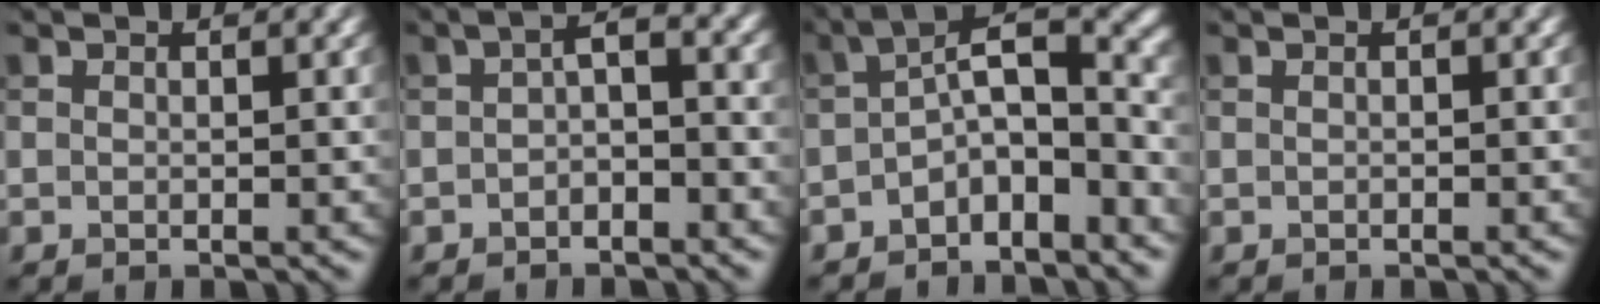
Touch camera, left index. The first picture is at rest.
{"total": 2.5, "force": [-1.1, 1.1, 1.9], "torque": [-0.035, 0.008, -0.026]}
{"total": 6.3, "force": [-2.8, 2.5, 5.1], "torque": [-0.069, 0.013, -0.064]}
{"total": 0.0}